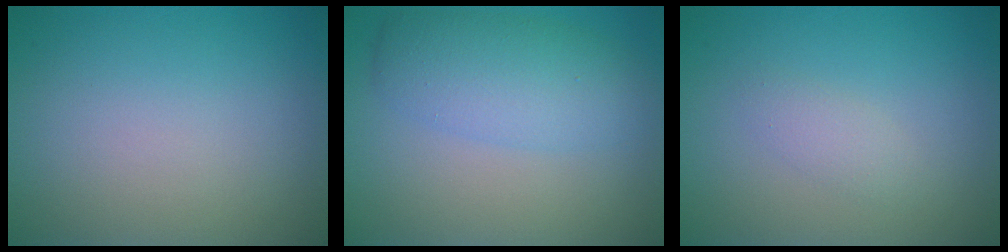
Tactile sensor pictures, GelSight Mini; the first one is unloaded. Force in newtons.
{"total": 4.9, "press": 4.9, "slide": 0.1}
{"total": 1.4, "press": 1.4, "slide": 0.0}